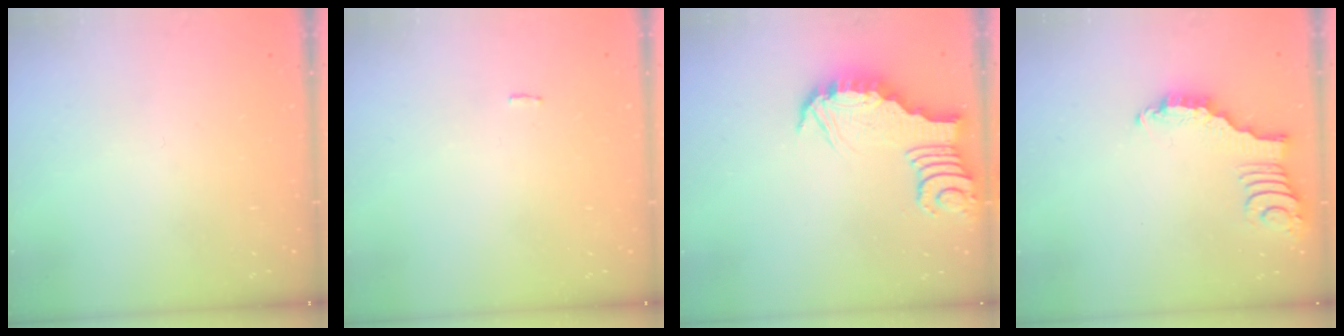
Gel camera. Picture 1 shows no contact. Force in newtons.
{"total": 2.3, "press": 2.3, "slide": 0.1}
{"total": 3.6, "press": 3.6, "slide": 0.2}
{"total": 2.9, "press": 2.9, "slide": 0.4}